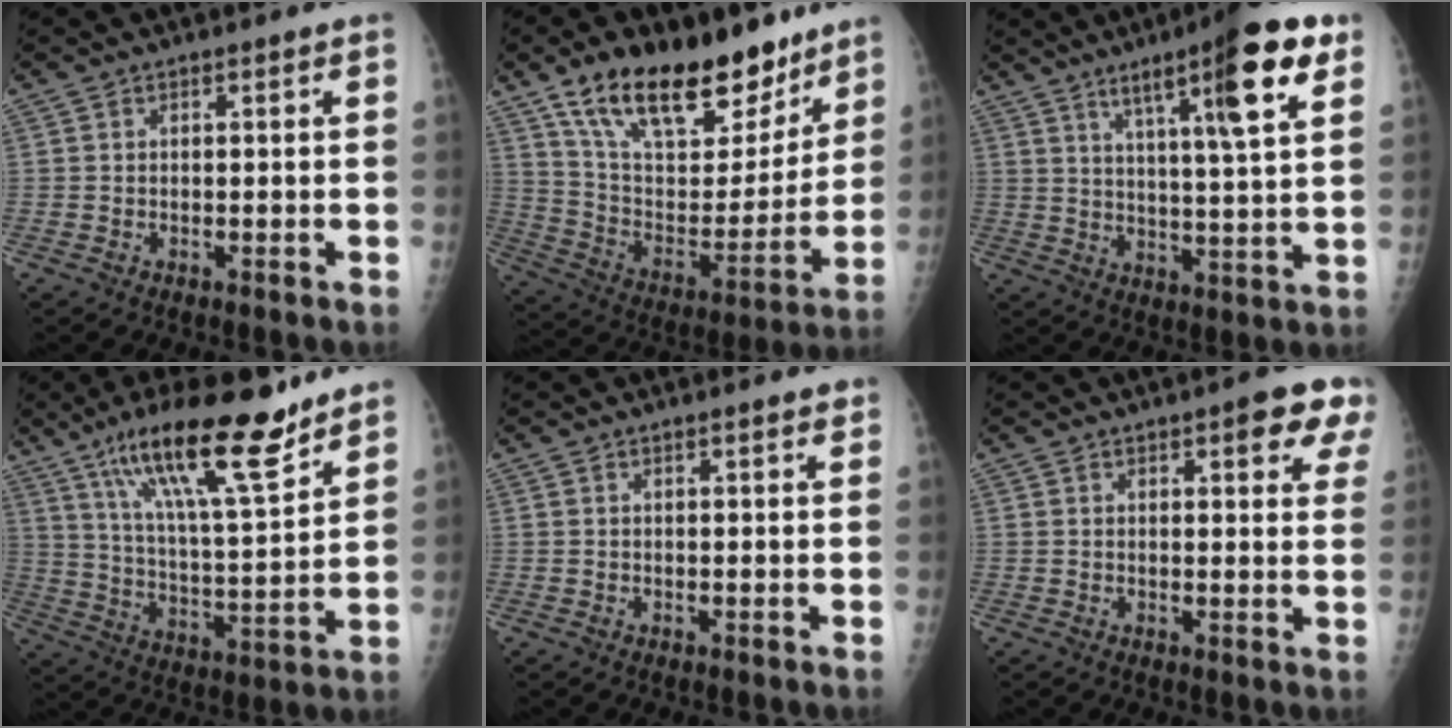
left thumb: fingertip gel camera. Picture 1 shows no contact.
{"total": 25.1, "force": [17.0, 11.6, 14.4], "torque": [-0.192, -0.062, 0.286]}
{"total": 15.4, "force": [8.1, 1.9, 13.0], "torque": [-0.188, -0.031, 0.120]}
{"total": 20.6, "force": [14.3, 4.2, 14.3], "torque": [-0.222, -0.064, 0.243]}
{"total": 1.8, "force": [1.4, 0.3, 1.1], "torque": [-0.010, -0.001, 0.017]}
{"total": 8.3, "force": [4.8, 2.6, 6.3], "torque": [-0.045, -0.015, 0.051]}